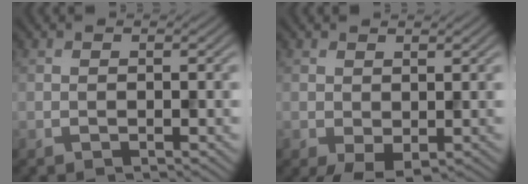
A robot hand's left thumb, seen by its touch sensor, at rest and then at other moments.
{"total": 2.9, "force": [-0.8, 1.9, 2.1], "torque": [-0.047, -0.010, -0.014]}